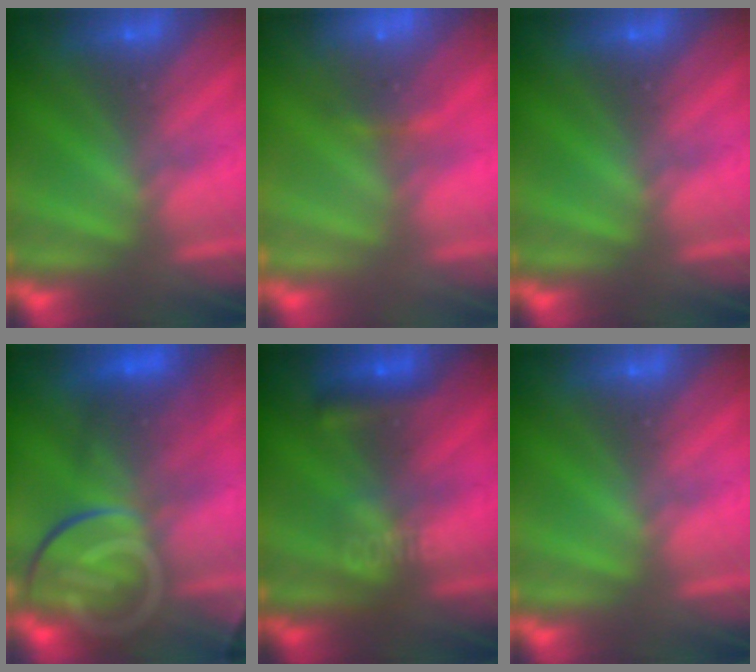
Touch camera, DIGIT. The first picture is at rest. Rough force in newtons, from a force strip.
{"total": 5.6}
{"total": 0.0}
{"total": 8.1}
{"total": 8.7}
{"total": 0.0}